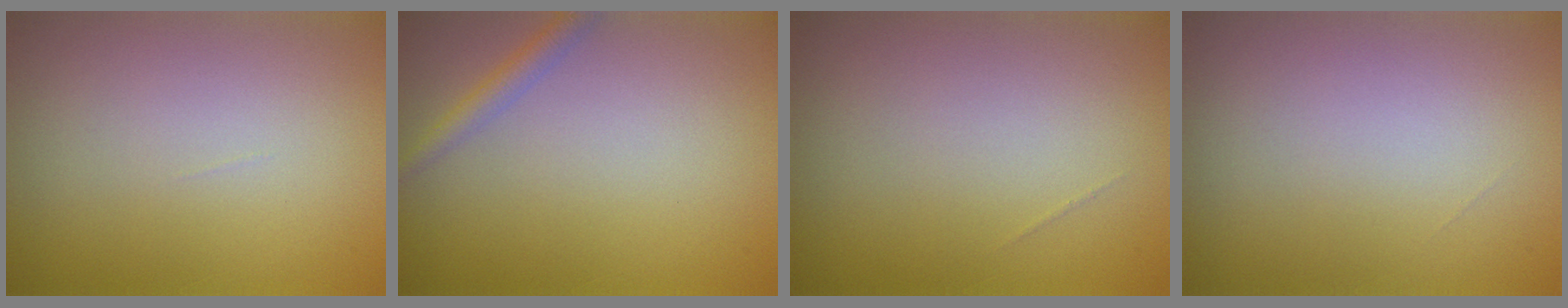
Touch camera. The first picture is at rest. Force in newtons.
{"total": 1.7, "press": 1.7, "slide": 0.1}
{"total": 0.0}
{"total": 0.0}